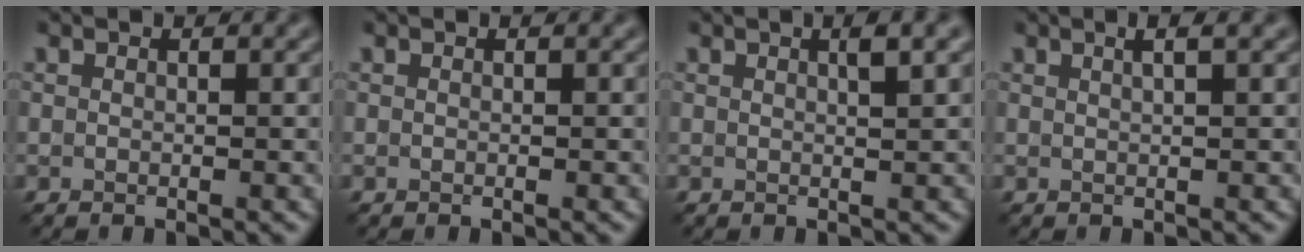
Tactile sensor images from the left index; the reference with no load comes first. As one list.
[{"total": 0.0}, {"total": 2.2, "force": [0.9, 0.5, 2.0], "torque": [-0.020, 0.007, 0.011]}, {"total": 2.2, "force": [1.2, 0.7, 1.7], "torque": [-0.013, 0.003, 0.004]}]